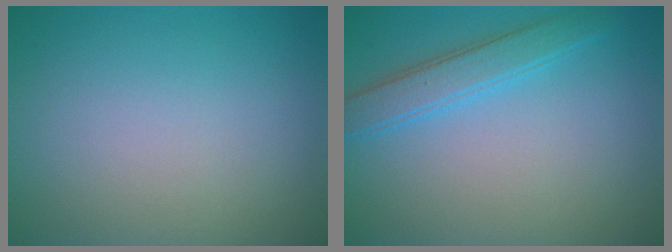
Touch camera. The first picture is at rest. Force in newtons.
{"total": 3.0, "press": 3.0, "slide": 0.0}